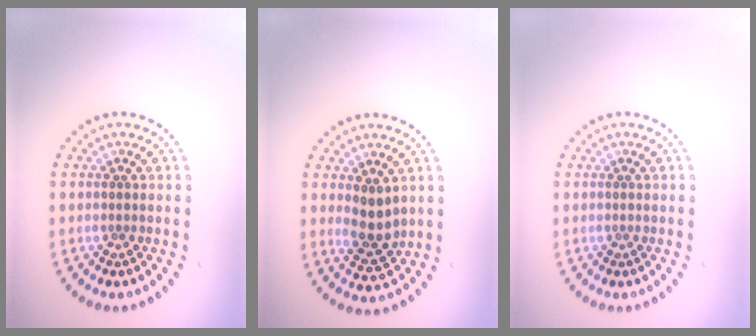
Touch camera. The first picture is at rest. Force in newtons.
{"total": 2.9, "press": 2.7, "slide": 1.0}
{"total": 0.0}